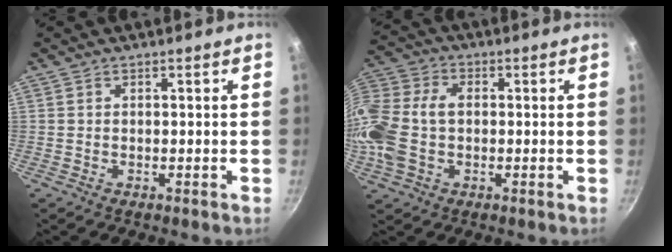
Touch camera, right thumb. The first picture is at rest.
{"total": 16.8, "force": [-0.6, 11.6, 12.1], "torque": [-0.309, 0.023, -0.010]}